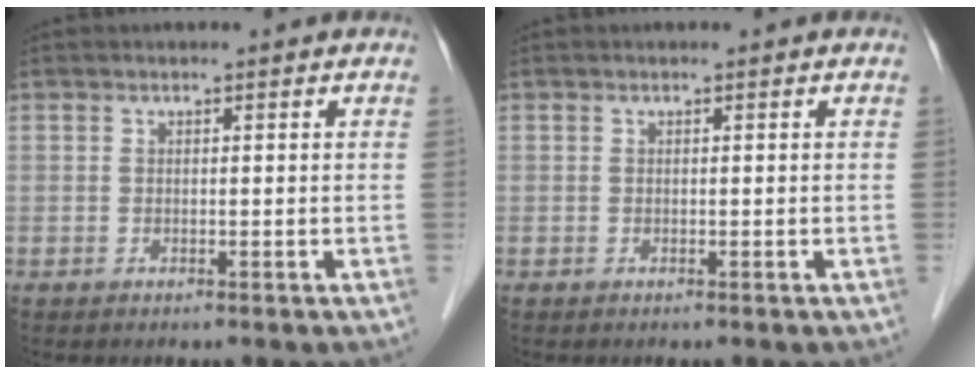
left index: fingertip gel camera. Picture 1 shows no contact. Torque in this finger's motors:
{"motor_torque": [-0.01, -0.01, 0.00, 0.00]}